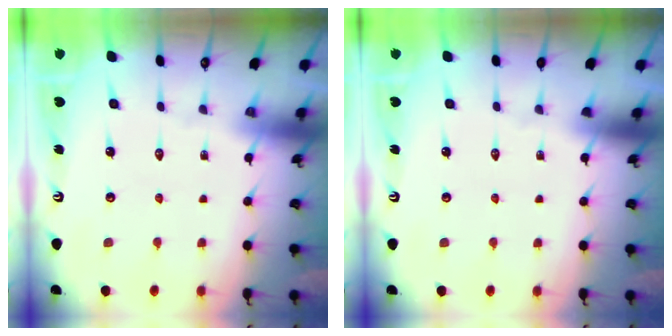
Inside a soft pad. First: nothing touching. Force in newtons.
{"total": 0.0}